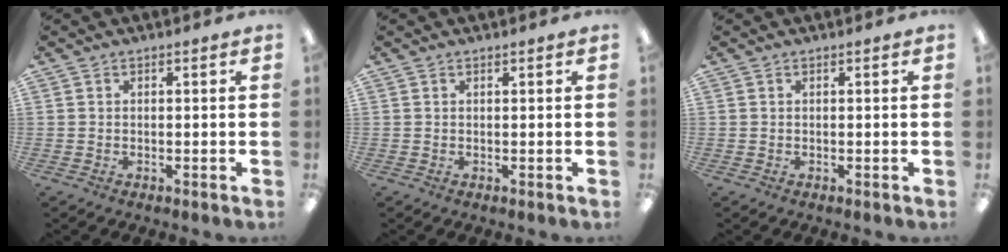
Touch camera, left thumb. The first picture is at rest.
{"total": 0.0}
{"total": 0.0}